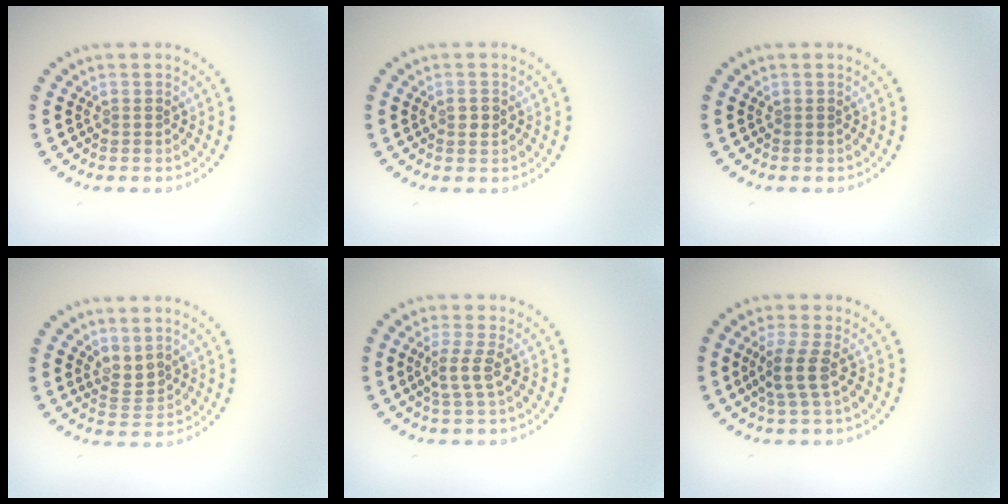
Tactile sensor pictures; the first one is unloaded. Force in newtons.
{"total": 1.0, "press": 1.0, "slide": 0.2}
{"total": 0.0}
{"total": 1.9, "press": 1.4, "slide": 1.3}
{"total": 2.0, "press": 1.6, "slide": 1.3}
{"total": 2.7, "press": 2.1, "slide": 1.7}